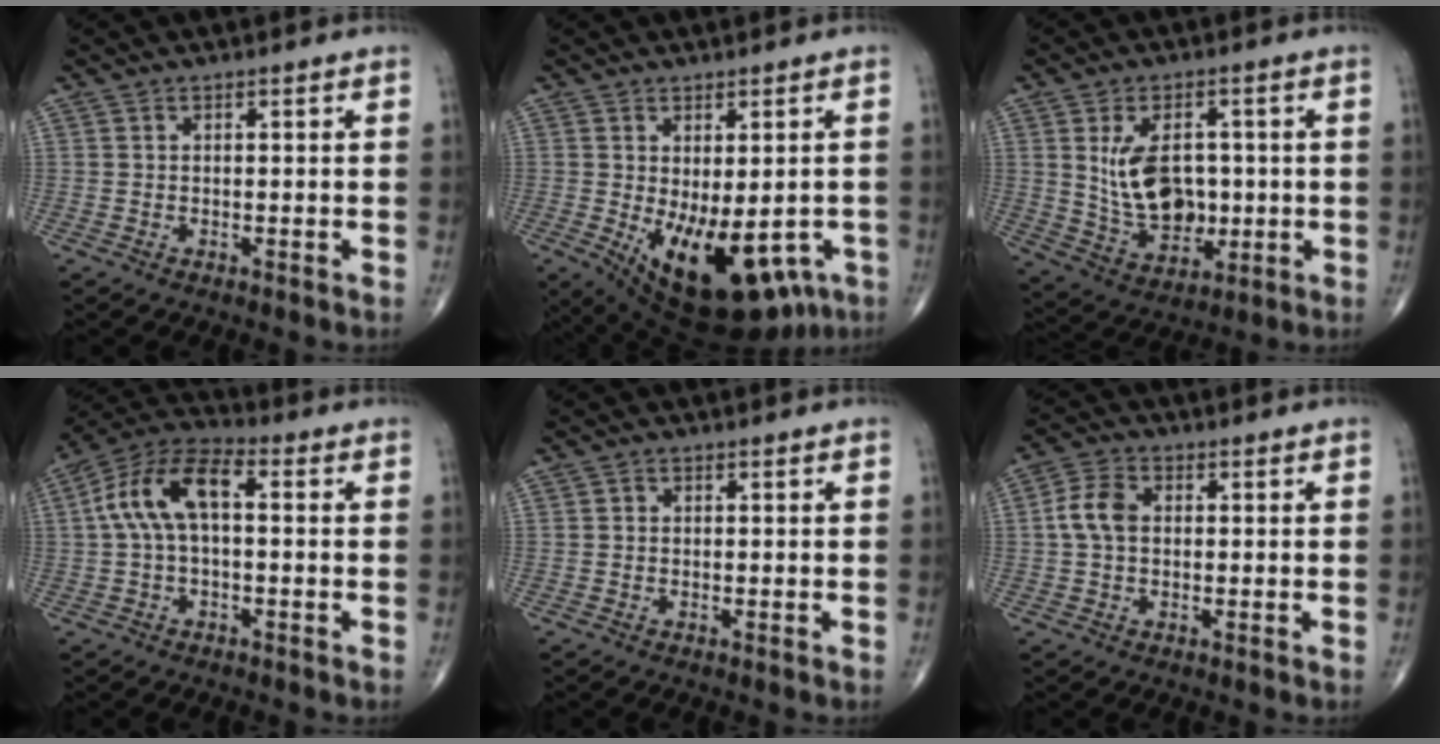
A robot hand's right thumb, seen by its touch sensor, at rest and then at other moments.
{"total": 18.5, "force": [-6.4, 9.3, 14.6], "torque": [-0.185, -0.011, -0.068]}
{"total": 12.2, "force": [1.0, 8.1, 9.1], "torque": [-0.129, -0.009, 0.035]}
{"total": 11.6, "force": [1.2, 5.8, 10.0], "torque": [-0.197, 0.041, 0.011]}
{"total": 0.7, "force": [0.0, 0.6, 0.3], "torque": [0.000, 0.002, -0.004]}
{"total": 5.7, "force": [0.3, 4.0, 4.1], "torque": [-0.083, 0.015, -0.002]}